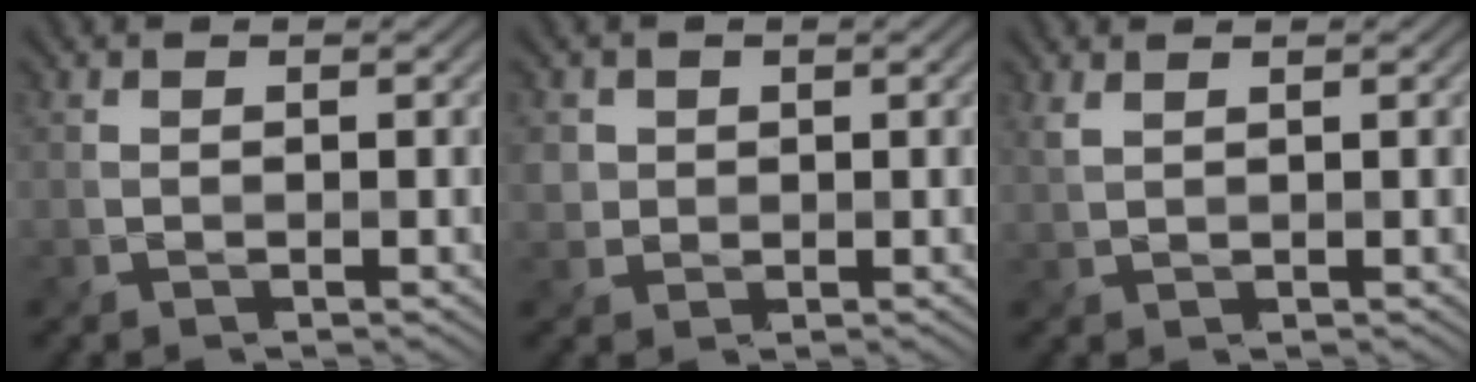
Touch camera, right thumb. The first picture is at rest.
{"total": 2.1, "force": [0.8, 2.0, 0.2], "torque": [-0.016, -0.003, 0.016]}
{"total": 1.4, "force": [1.1, 0.4, 0.7], "torque": [-0.021, 0.002, 0.024]}